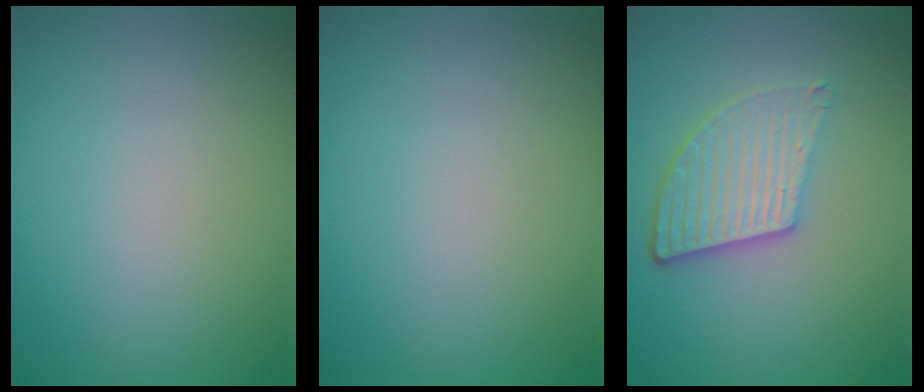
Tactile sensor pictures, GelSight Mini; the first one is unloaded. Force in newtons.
{"total": 0.0}
{"total": 5.0, "press": 3.6, "slide": 3.5}